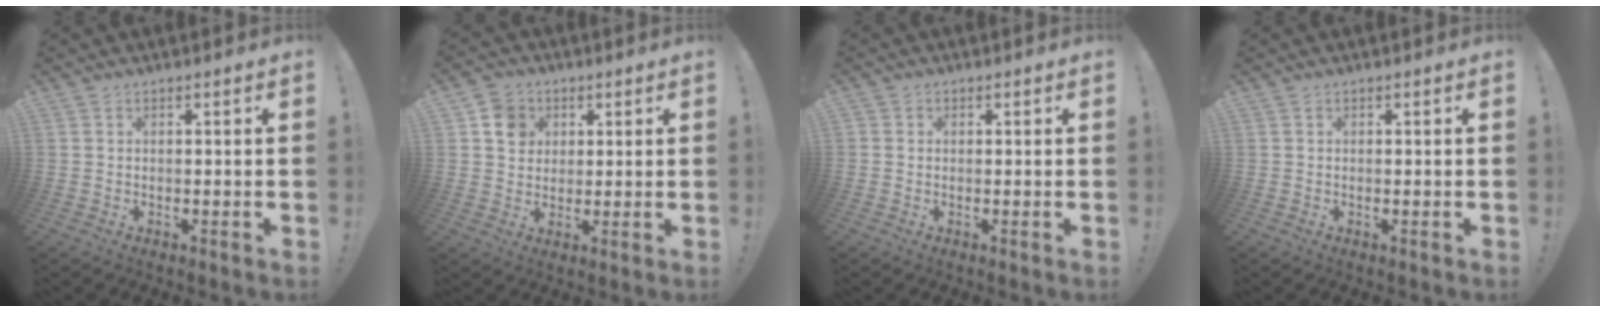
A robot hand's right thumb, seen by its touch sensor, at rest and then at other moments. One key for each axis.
{"total": 8.0, "fx": 2.8, "fy": 7.2, "fz": 2.1, "tx": -0.016, "ty": -0.009, "tz": 0.055}
{"total": 1.0, "fx": -0.2, "fy": 1.0, "fz": 0.2, "tx": -0.005, "ty": 0.004, "tz": -0.003}
{"total": 0.0}